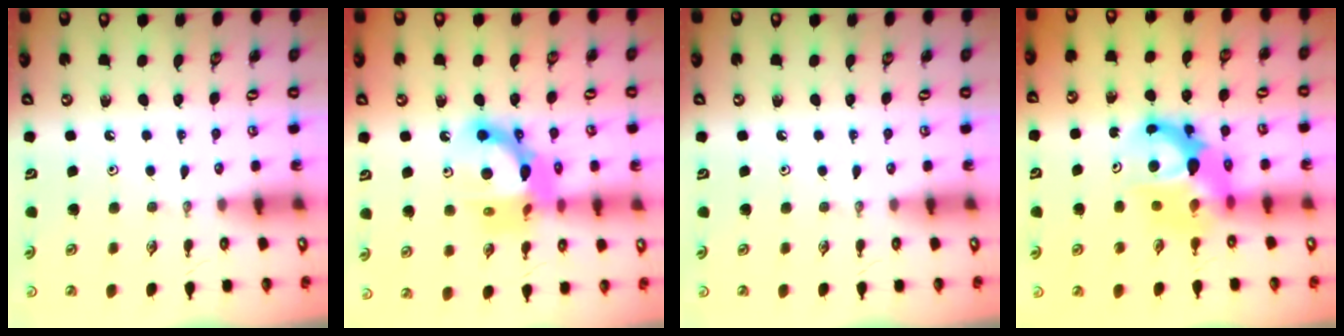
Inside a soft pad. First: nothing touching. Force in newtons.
{"total": 13.7, "press": 13.6, "slide": 1.2}
{"total": 0.0}
{"total": 9.2, "press": 9.2, "slide": 0.4}